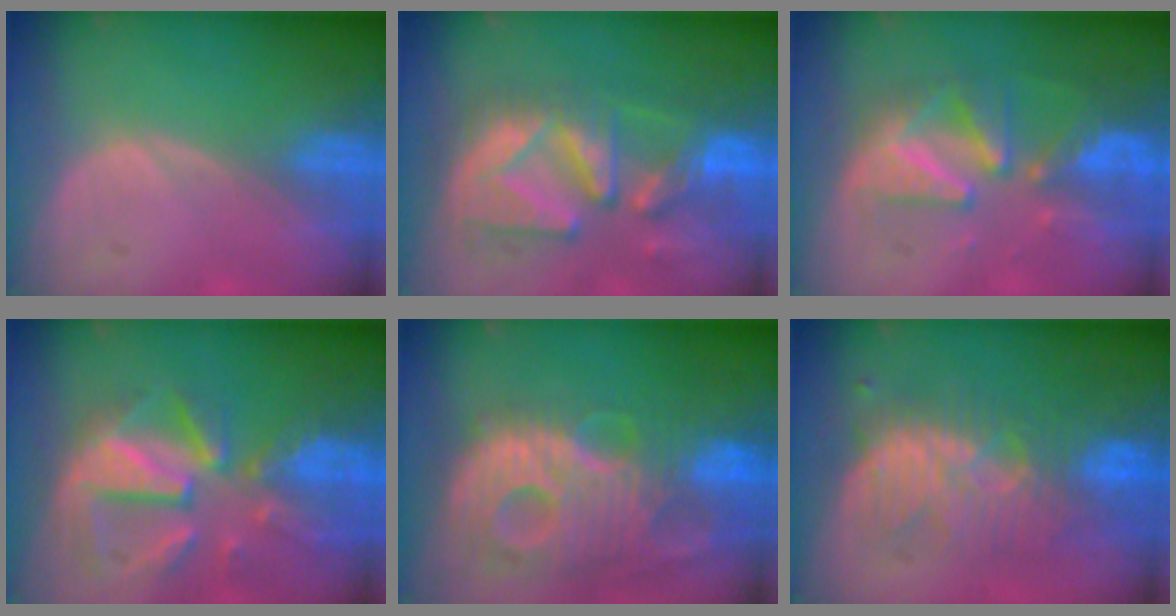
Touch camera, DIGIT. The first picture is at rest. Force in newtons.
{"total": 11.4, "press": 10.8, "slide": 3.7}
{"total": 9.3, "press": 8.5, "slide": 3.7}
{"total": 11.7, "press": 10.2, "slide": 5.6}
{"total": 13.8, "press": 12.0, "slide": 6.8}
{"total": 8.8, "press": 8.8, "slide": 0.2}